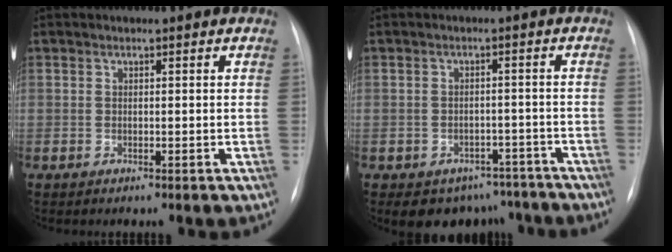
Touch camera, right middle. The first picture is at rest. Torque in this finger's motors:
{"motor_torque": [0.79, -0.70, 0.18, 0.02]}